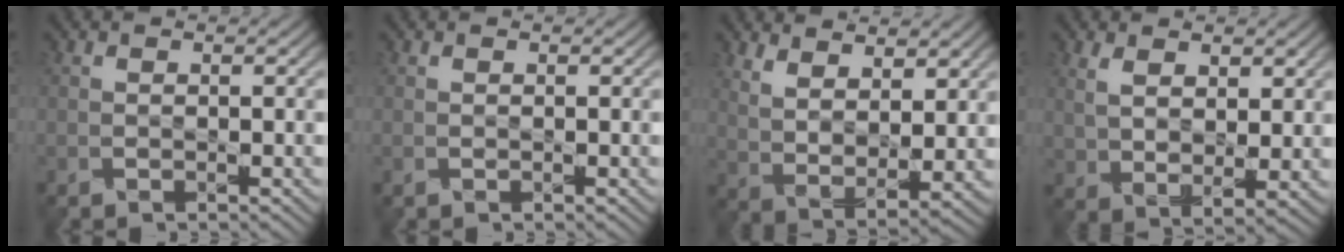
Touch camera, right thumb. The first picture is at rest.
{"total": 0.0}
{"total": 7.3, "force": [4.9, 2.6, 4.7], "torque": [-0.100, -0.018, 0.103]}
{"total": 5.6, "force": [2.8, 2.6, 4.0], "torque": [-0.091, -0.012, 0.062]}